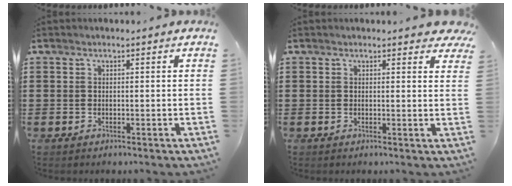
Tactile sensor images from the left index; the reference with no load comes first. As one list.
[{"total": 1.6, "force": [1.4, 0.5, 0.6], "torque": [-0.008, 0.002, 0.026]}]